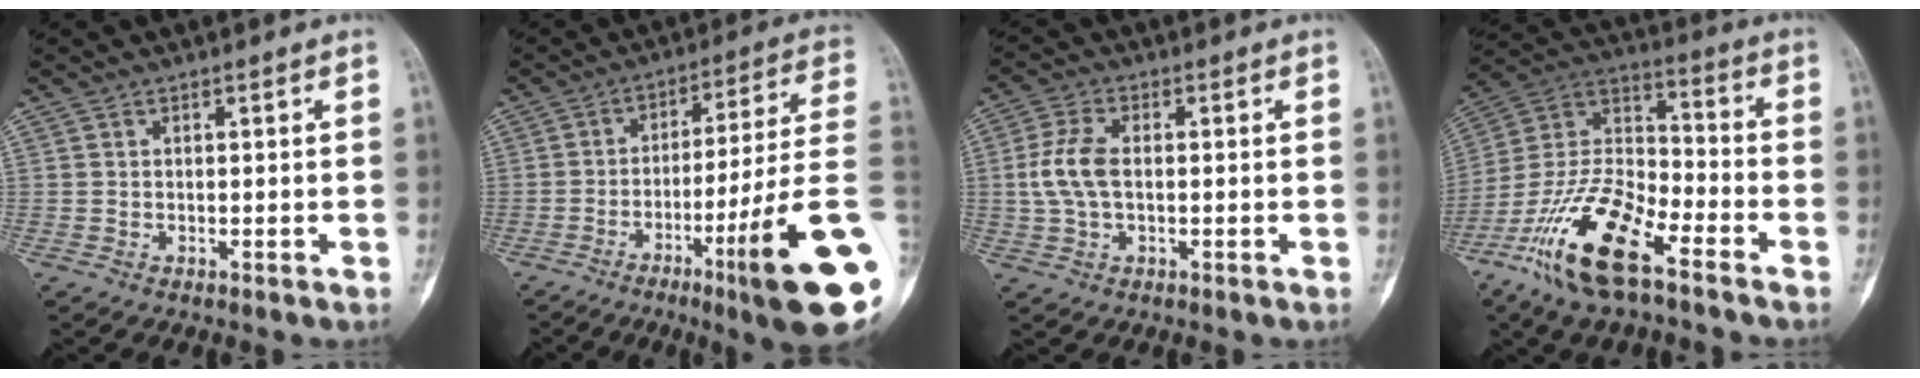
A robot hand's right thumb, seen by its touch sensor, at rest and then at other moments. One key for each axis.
{"total": 21.4, "fx": -7.5, "fy": 0.9, "fz": 20.1, "tx": -0.251, "ty": 0.020, "tz": -0.115}
{"total": 6.9, "fx": 0.0, "fy": 3.8, "fz": 5.8, "tx": -0.134, "ty": 0.013, "tz": -0.003}
{"total": 18.6, "fx": -10.9, "fy": 6.7, "fz": 13.4, "tx": -0.259, "ty": 0.059, "tz": -0.211}